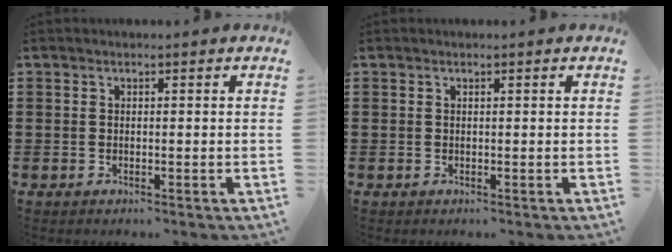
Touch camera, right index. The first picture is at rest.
{"total": 0.0}